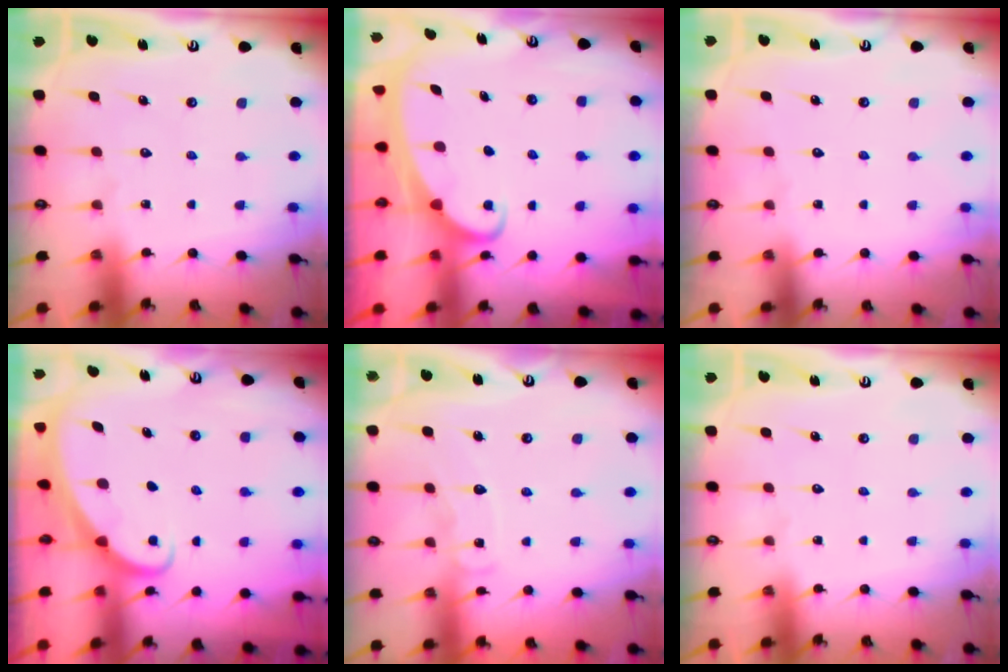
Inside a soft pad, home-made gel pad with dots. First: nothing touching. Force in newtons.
{"total": 2.2, "press": 2.2, "slide": 0.3}
{"total": 0.0}
{"total": 1.8, "press": 1.8, "slide": 0.1}
{"total": 7.0, "press": 7.0, "slide": 0.7}
{"total": 0.0}